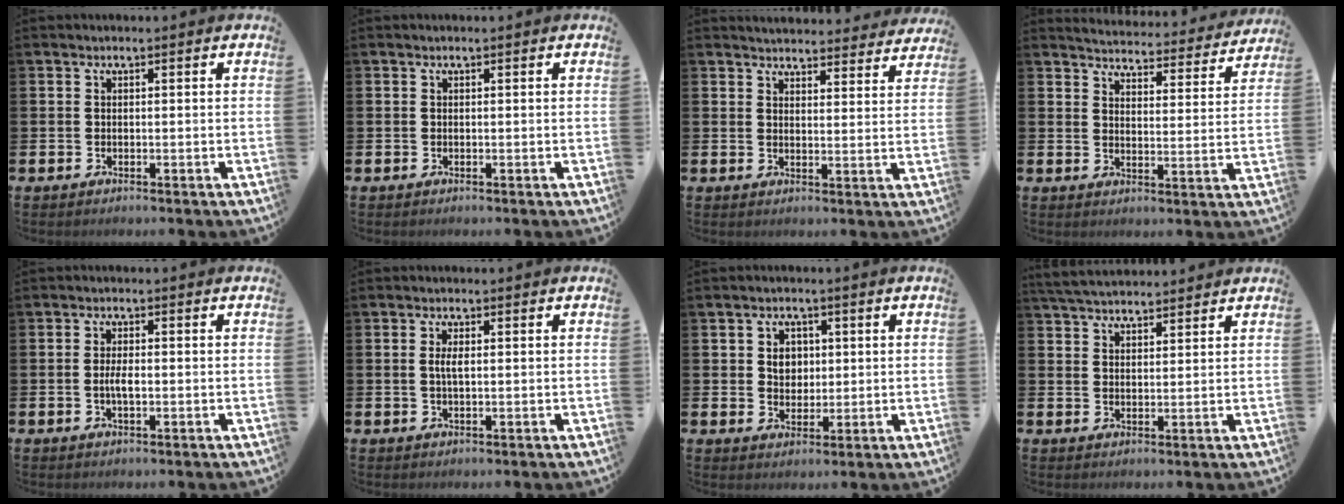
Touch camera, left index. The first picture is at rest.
{"total": 0.0}
{"total": 4.5, "force": [4.4, 0.7, 0.0], "torque": [-0.005, -0.031, 0.078]}
{"total": 4.3, "force": [4.3, 0.4, 0.2], "torque": [-0.020, -0.039, 0.070]}
{"total": 2.5, "force": [-0.3, 0.9, 2.3], "torque": [-0.041, 0.001, -0.007]}
{"total": 2.0, "force": [0.3, 0.7, 1.9], "torque": [-0.036, 0.004, 0.003]}
{"total": 3.2, "force": [1.0, 2.6, 1.6], "torque": [-0.014, 0.001, 0.010]}
{"total": 4.3, "force": [4.2, 0.9, 0.8], "torque": [-0.031, -0.014, 0.078]}